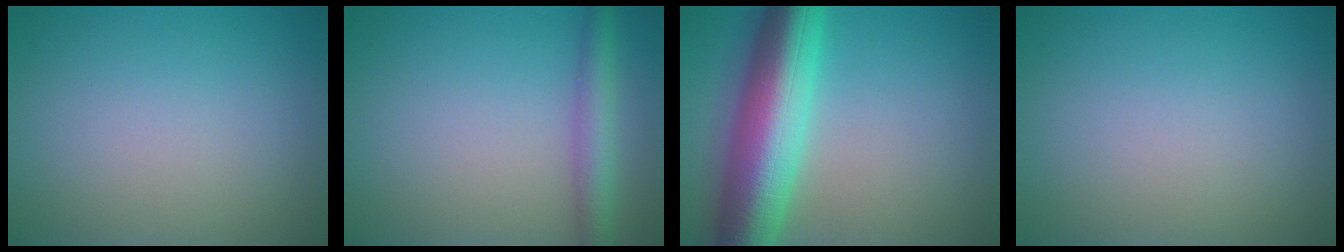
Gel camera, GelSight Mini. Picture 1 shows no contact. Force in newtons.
{"total": 3.2, "press": 3.2, "slide": 0.1}
{"total": 10.9, "press": 10.9, "slide": 0.1}
{"total": 0.0}